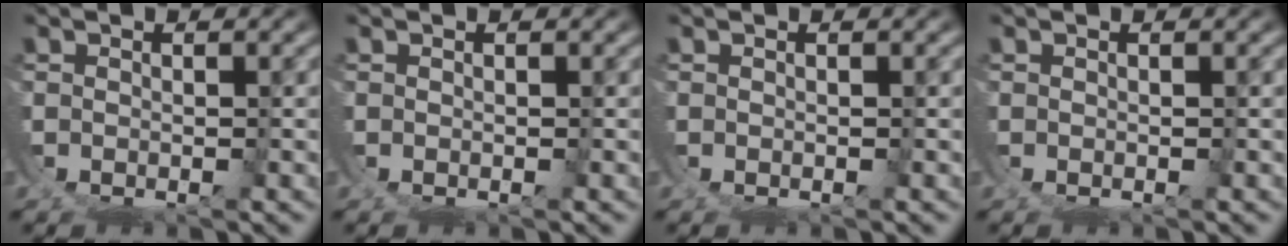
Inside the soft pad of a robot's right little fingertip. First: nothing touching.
{"total": 0.0}
{"total": 0.0}
{"total": 0.0}